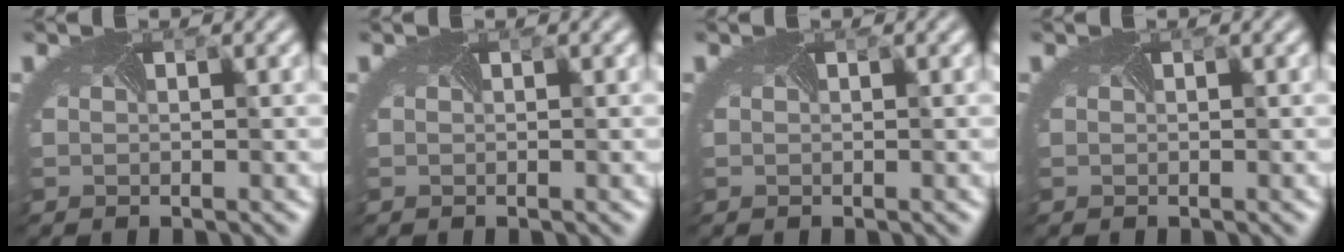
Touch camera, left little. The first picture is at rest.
{"total": 0.0}
{"total": 0.0}
{"total": 0.0}